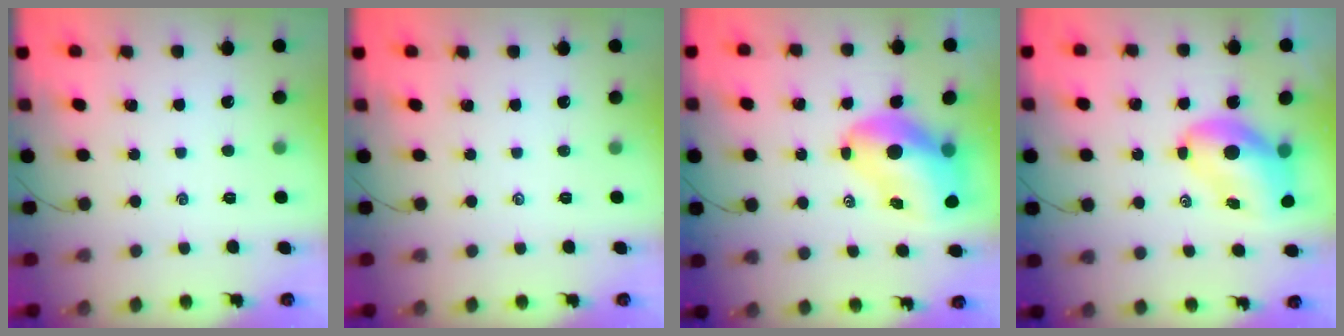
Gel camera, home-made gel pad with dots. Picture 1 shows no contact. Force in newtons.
{"total": 0.0}
{"total": 10.8, "press": 10.3, "slide": 3.1}
{"total": 9.3, "press": 9.1, "slide": 1.9}